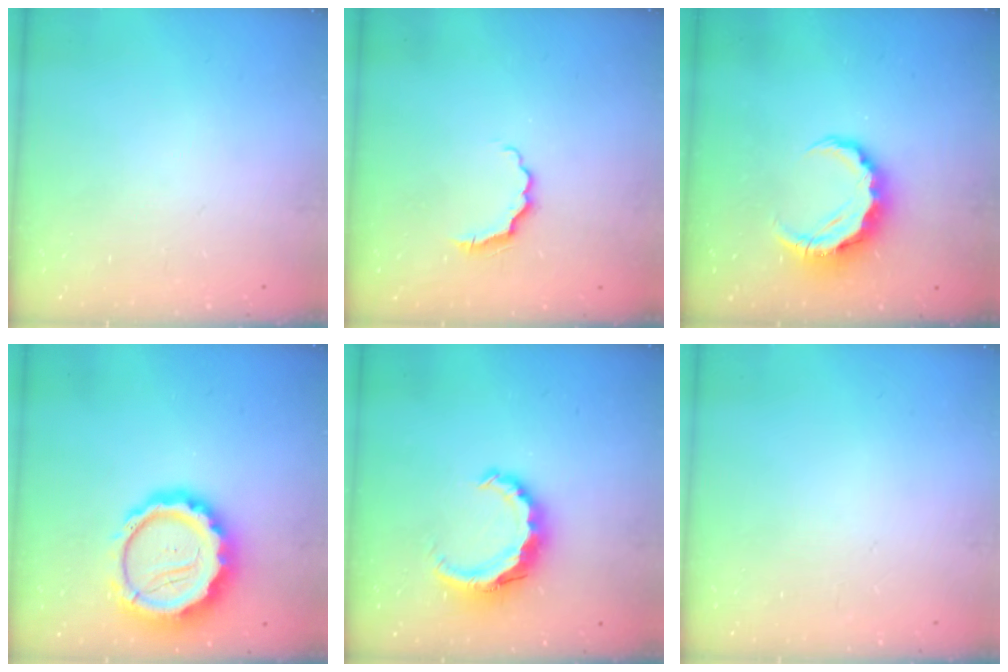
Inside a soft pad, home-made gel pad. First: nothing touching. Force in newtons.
{"total": 3.7, "press": 3.6, "slide": 0.7}
{"total": 8.2, "press": 8.1, "slide": 1.2}
{"total": 15.4, "press": 15.1, "slide": 3.2}
{"total": 8.9, "press": 8.7, "slide": 1.4}
{"total": 0.0}